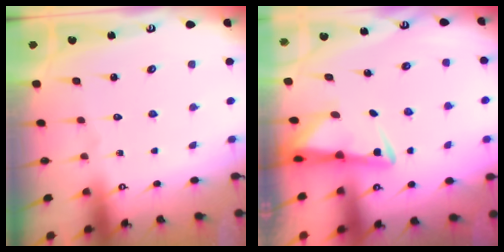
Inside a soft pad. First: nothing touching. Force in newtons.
{"total": 2.8, "press": 2.8, "slide": 0.5}